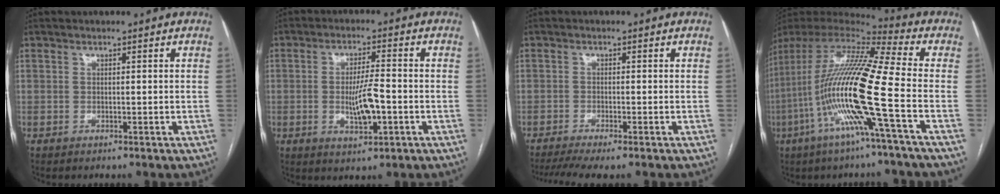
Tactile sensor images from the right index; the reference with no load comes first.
{"total": 6.5, "force": [-1.4, 1.5, 6.2], "torque": [-0.113, -0.002, -0.021]}
{"total": 5.8, "force": [-4.5, 0.4, 3.7], "torque": [-0.060, -0.010, -0.075]}
{"total": 20.2, "force": [-5.3, -0.3, 19.5], "torque": [-0.399, -0.016, -0.118]}